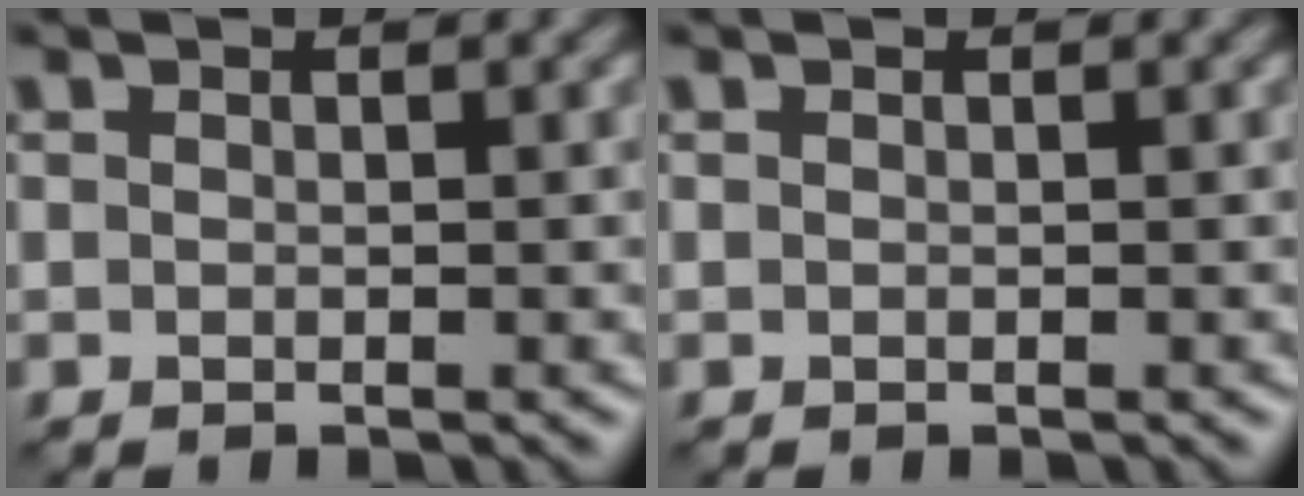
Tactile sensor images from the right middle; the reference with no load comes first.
{"total": 0.0}